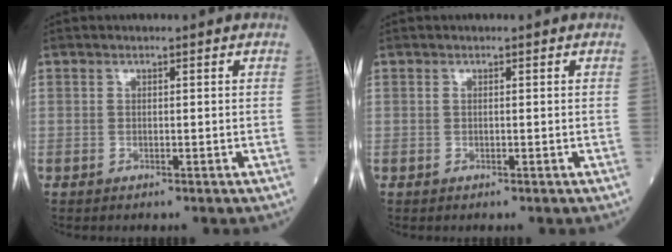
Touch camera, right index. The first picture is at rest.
{"total": 0.0}